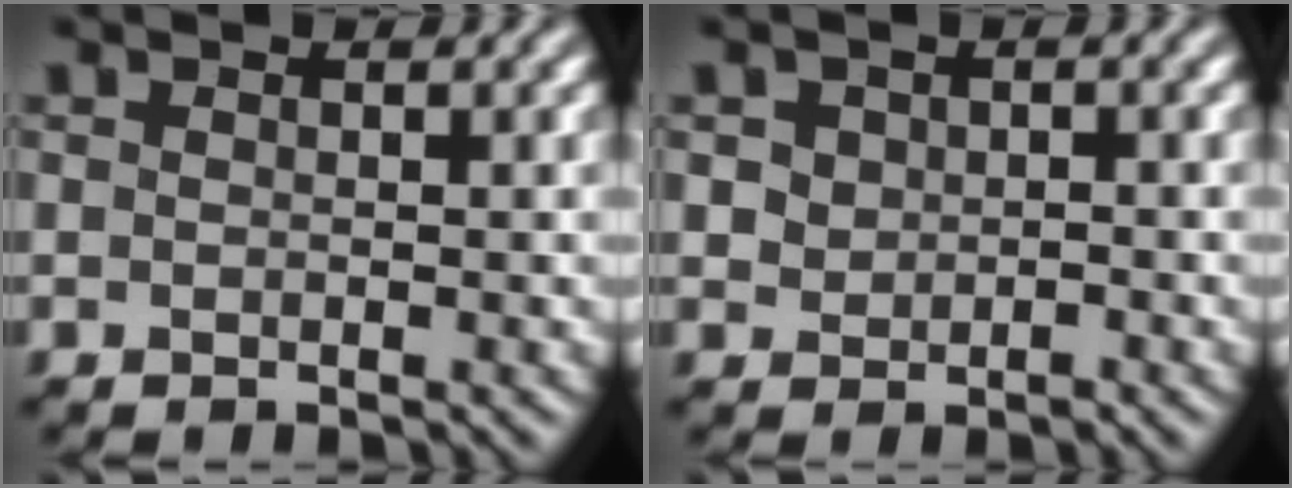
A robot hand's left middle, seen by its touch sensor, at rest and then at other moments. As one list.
[{"total": 1.6, "force": [0.2, 1.5, 0.6], "torque": [-0.008, -0.001, 0.005]}]